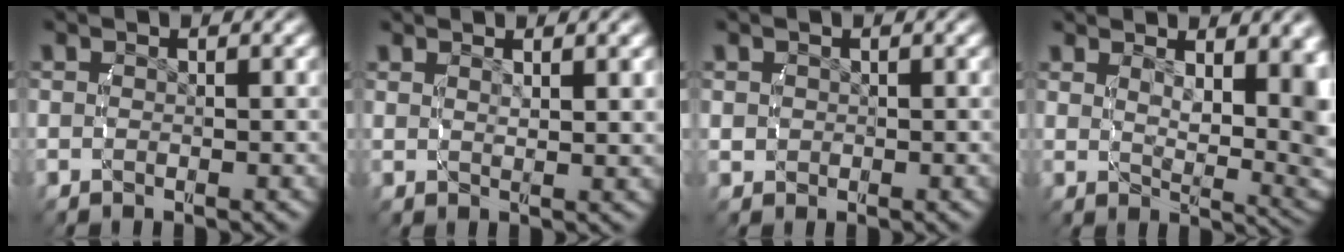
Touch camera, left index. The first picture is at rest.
{"total": 1.7, "force": [1.2, -0.6, 1.0], "torque": [-0.006, -0.006, 0.029]}
{"total": 0.8, "force": [0.1, 0.8, 0.2], "torque": [-0.012, -0.009, 0.011]}
{"total": 5.4, "force": [1.3, 1.6, 5.0], "torque": [-0.053, -0.023, 0.033]}